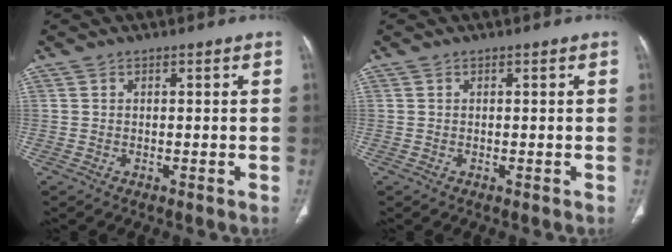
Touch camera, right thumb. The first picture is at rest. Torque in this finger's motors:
{"motor_torque": [0.01, 0.01, -0.02, -0.01, 0.00]}